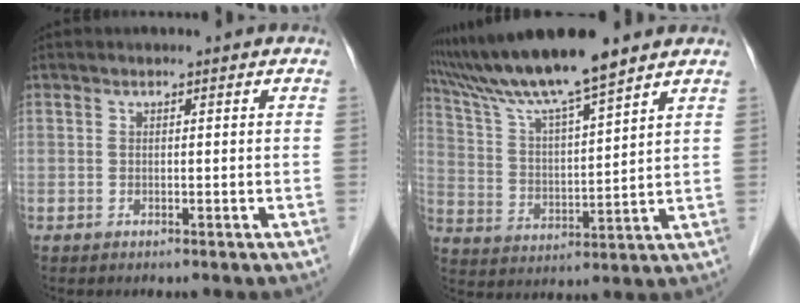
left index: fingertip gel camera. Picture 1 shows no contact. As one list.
[{"total": 13.8, "force": [11.6, -0.3, 7.5], "torque": [-0.143, 0.015, 0.217]}]